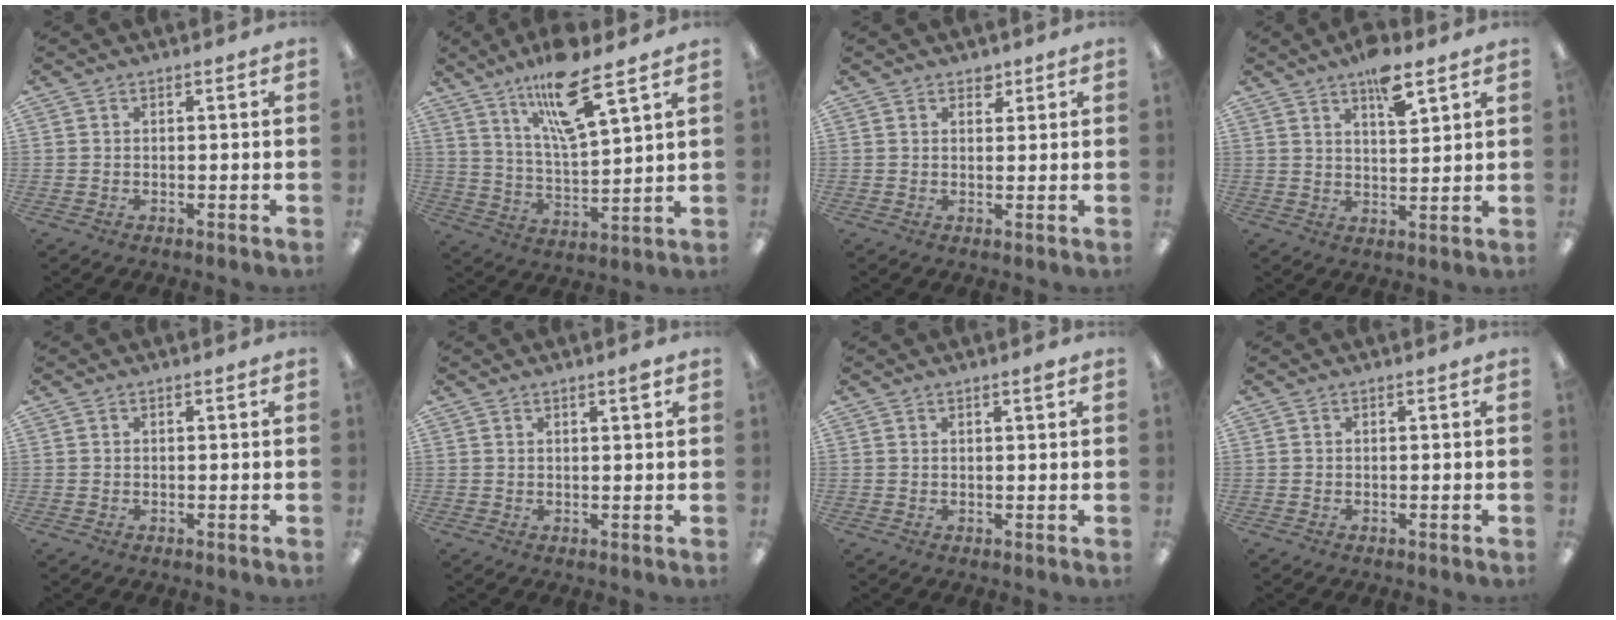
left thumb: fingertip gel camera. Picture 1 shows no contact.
{"total": 15.0, "force": [10.0, 3.7, 10.6], "torque": [-0.187, -0.042, 0.164]}
{"total": 2.2, "force": [1.7, 1.3, 0.6], "torque": [0.004, -0.006, 0.028]}
{"total": 8.0, "force": [5.5, 2.5, 5.2], "torque": [-0.075, -0.032, 0.090]}
{"total": 0.0}
{"total": 1.9, "force": [1.3, 0.2, 1.4], "torque": [-0.021, -0.002, 0.021]}
{"total": 1.4, "force": [1.0, 0.2, 1.0], "torque": [-0.013, -0.002, 0.015]}
{"total": 0.0}